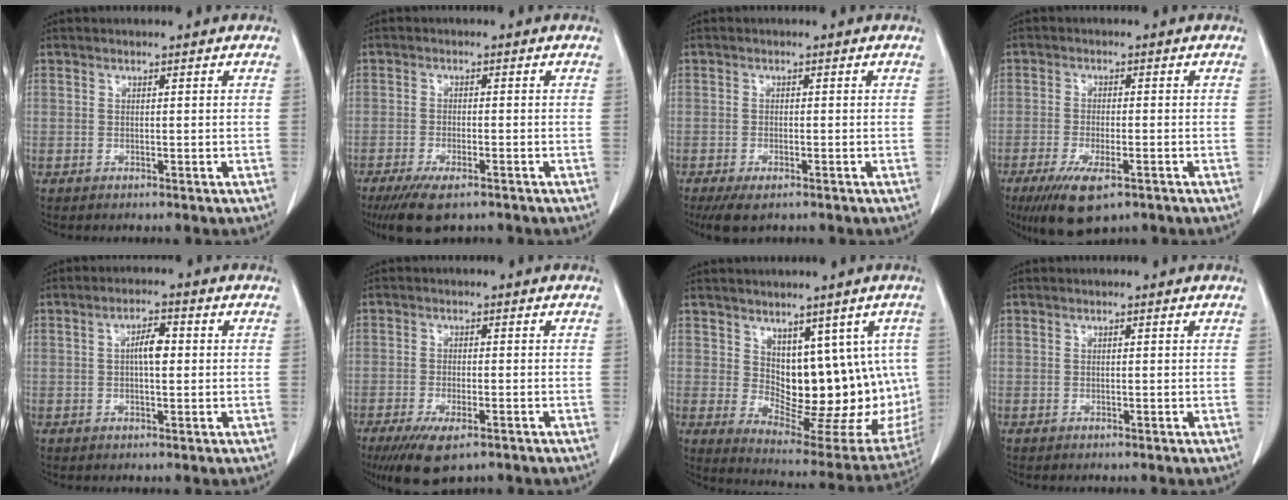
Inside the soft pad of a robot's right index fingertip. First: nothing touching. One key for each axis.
{"total": 7.1, "fx": -5.2, "fy": 1.8, "fz": 4.5, "tx": -0.076, "ty": -0.016, "tz": -0.081}
{"total": 4.0, "fx": -2.8, "fy": 1.3, "fz": 2.6, "tx": -0.047, "ty": -0.010, "tz": -0.042}
{"total": 8.1, "fx": -4.9, "fy": 2.4, "fz": 6.0, "tx": -0.109, "ty": -0.019, "tz": -0.076}
{"total": 3.8, "fx": 0.3, "fy": 1.2, "fz": 3.6, "tx": -0.064, "ty": 0.008, "tz": 0.004}
{"total": 7.3, "fx": -4.7, "fy": 2.2, "fz": 5.2, "tx": -0.089, "ty": -0.017, "tz": -0.073}
{"total": 15.1, "fx": 2.2, "fy": 8.2, "fz": 12.5, "tx": -0.142, "ty": 0.000, "tz": 0.054}
{"total": 0.0}